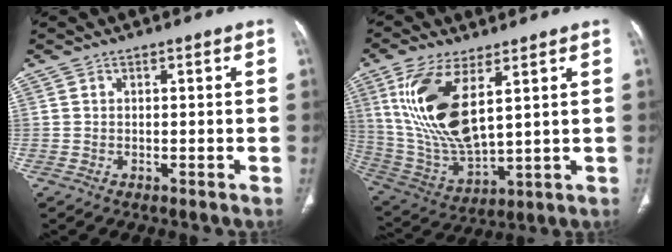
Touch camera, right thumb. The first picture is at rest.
{"total": 17.3, "force": [6.0, 7.1, 14.6], "torque": [-0.296, -0.029, 0.131]}